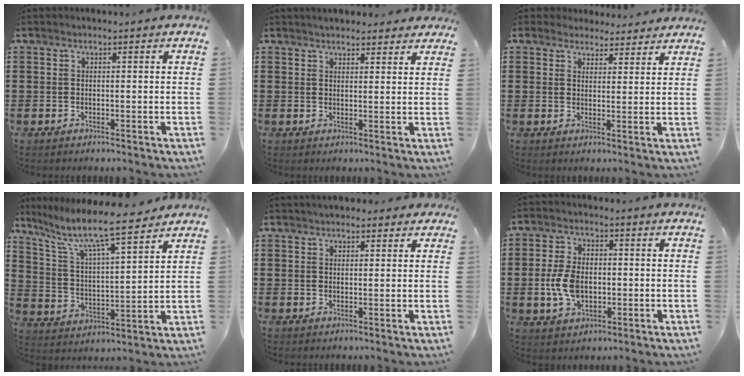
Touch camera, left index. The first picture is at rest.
{"total": 2.7, "force": [2.6, 0.8, 0.2], "torque": [-0.002, -0.005, 0.048]}
{"total": 3.6, "force": [3.4, 1.3, 0.2], "torque": [-0.009, -0.007, 0.064]}
{"total": 7.8, "force": [6.5, 0.5, 4.2], "torque": [-0.108, -0.043, 0.104]}
{"total": 2.3, "force": [1.9, 1.1, 0.6], "torque": [-0.009, 0.004, 0.034]}
{"total": 6.7, "force": [-0.8, 4.2, 5.2], "torque": [-0.130, -0.001, -0.022]}